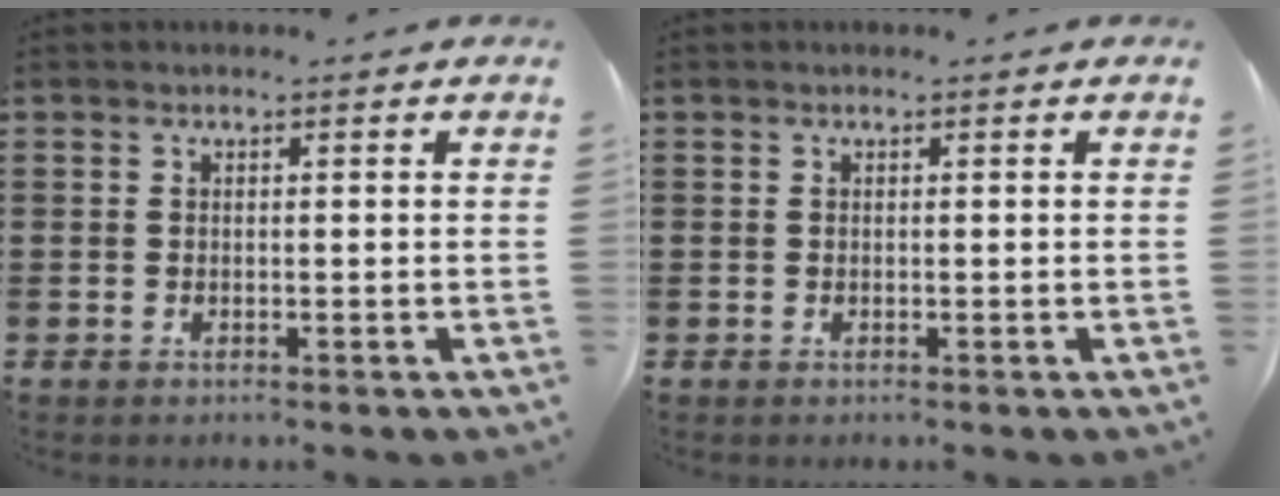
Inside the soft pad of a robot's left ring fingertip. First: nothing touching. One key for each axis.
{"total": 0.0}